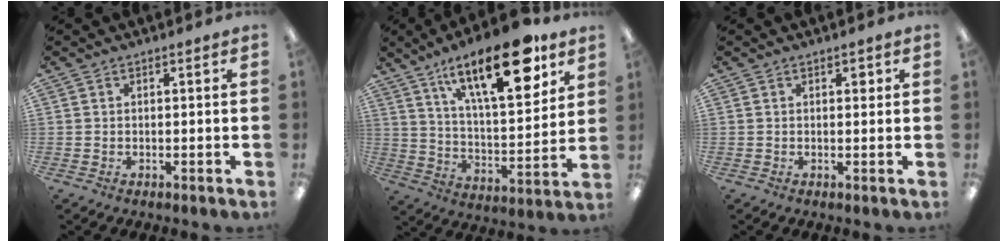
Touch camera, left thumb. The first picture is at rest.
{"total": 22.7, "force": [13.4, 8.4, 16.3], "torque": [-0.246, -0.067, 0.216]}
{"total": 1.6, "force": [0.7, 0.9, 1.2], "torque": [-0.008, -0.003, 0.008]}